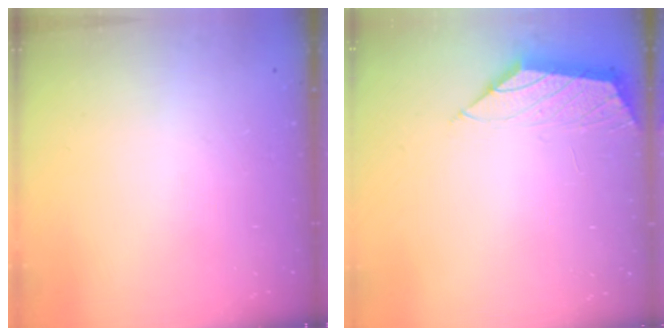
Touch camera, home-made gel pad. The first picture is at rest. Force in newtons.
{"total": 0.8, "press": 0.7, "slide": 0.4}